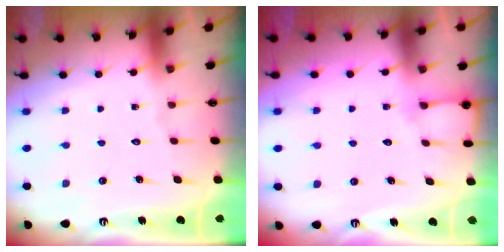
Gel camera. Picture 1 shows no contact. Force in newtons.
{"total": 4.4, "press": 4.4, "slide": 0.5}